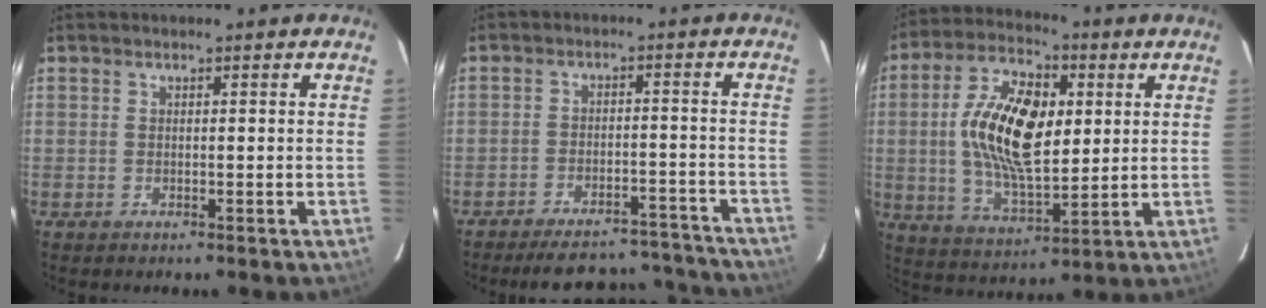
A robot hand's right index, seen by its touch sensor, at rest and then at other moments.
{"total": 18.6, "force": [-17.0, 5.3, 5.2], "torque": [-0.108, 0.032, -0.204]}
{"total": 16.8, "force": [2.4, 8.4, 14.4], "torque": [-0.277, 0.013, 0.044]}